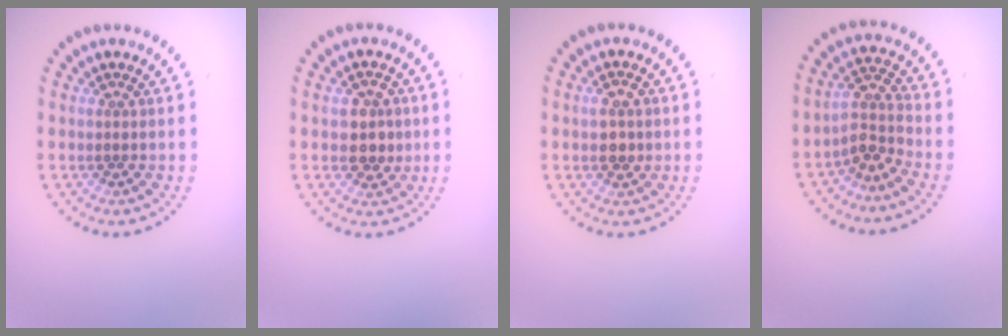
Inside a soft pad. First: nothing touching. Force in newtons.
{"total": 2.9, "press": 2.8, "slide": 0.5}
{"total": 2.1, "press": 2.1, "slide": 0.2}
{"total": 2.7, "press": 2.2, "slide": 1.7}